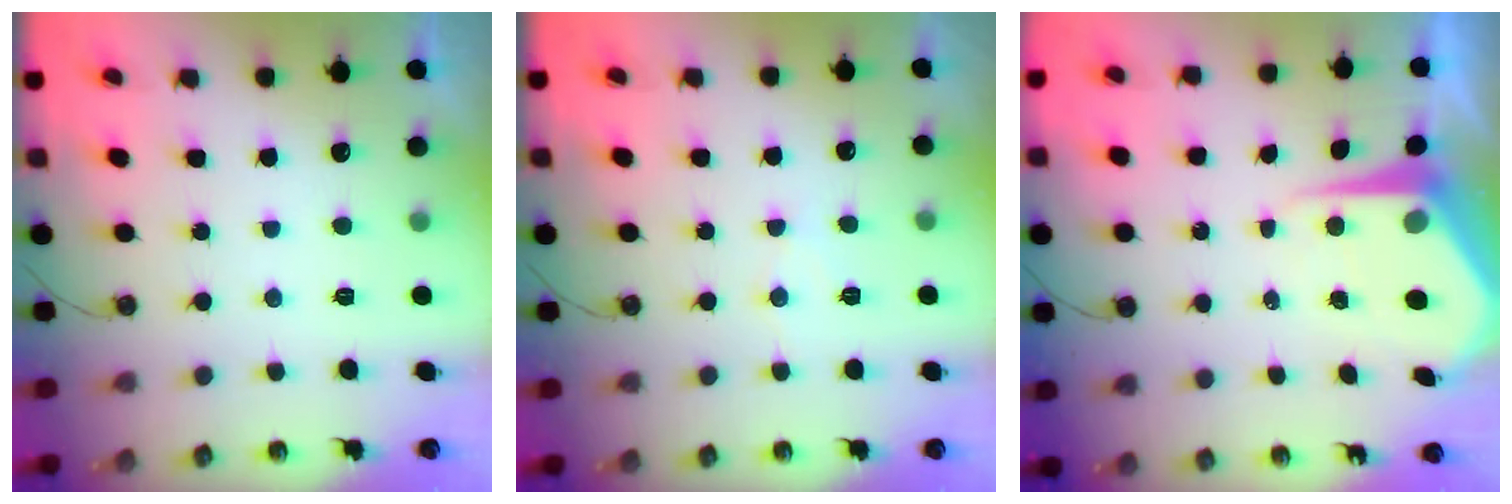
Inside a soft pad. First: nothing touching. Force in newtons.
{"total": 5.5, "press": 5.5, "slide": 0.4}
{"total": 8.3, "press": 8.2, "slide": 0.8}